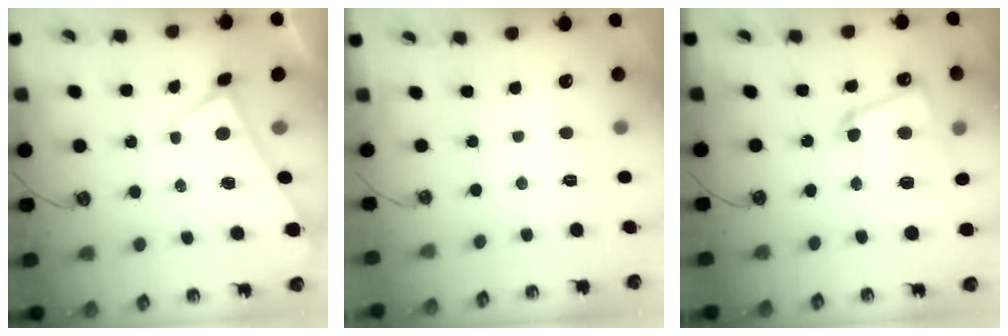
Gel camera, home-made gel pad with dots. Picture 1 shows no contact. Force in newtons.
{"total": 0.0}
{"total": 15.2, "press": 15.1, "slide": 1.6}